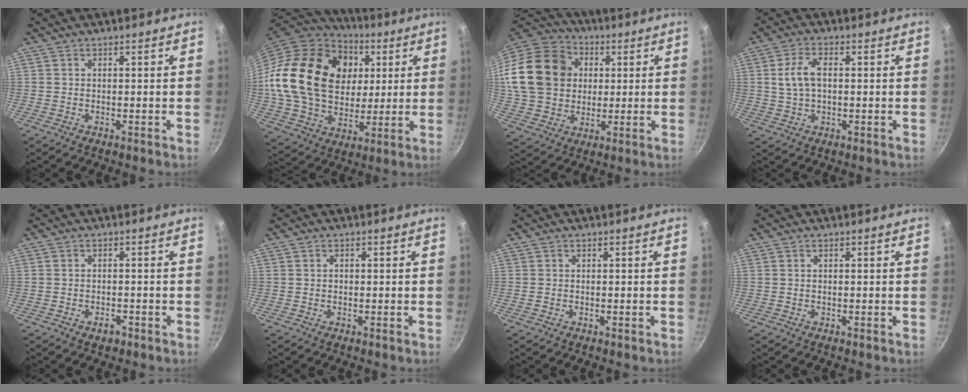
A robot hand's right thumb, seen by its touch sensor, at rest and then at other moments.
{"total": 26.7, "force": [6.3, 19.7, 16.9], "torque": [-0.279, 0.002, 0.117]}
{"total": 22.7, "force": [3.7, 18.7, 12.5], "torque": [-0.230, 0.031, 0.068]}
{"total": 6.2, "force": [0.6, 3.6, 5.1], "torque": [-0.098, 0.013, 0.011]}
{"total": 2.1, "force": [-1.3, 1.2, 1.1], "torque": [-0.013, 0.012, -0.017]}
{"total": 0.7, "force": [0.1, 0.6, 0.4], "torque": [-0.004, 0.004, 0.001]}
{"total": 0.0}
{"total": 0.0}